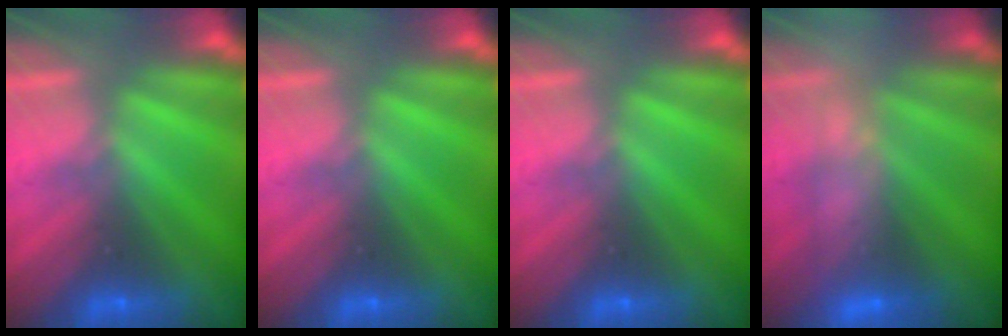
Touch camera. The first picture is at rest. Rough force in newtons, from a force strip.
{"total": 0.0}
{"total": 0.0}
{"total": 2.6}